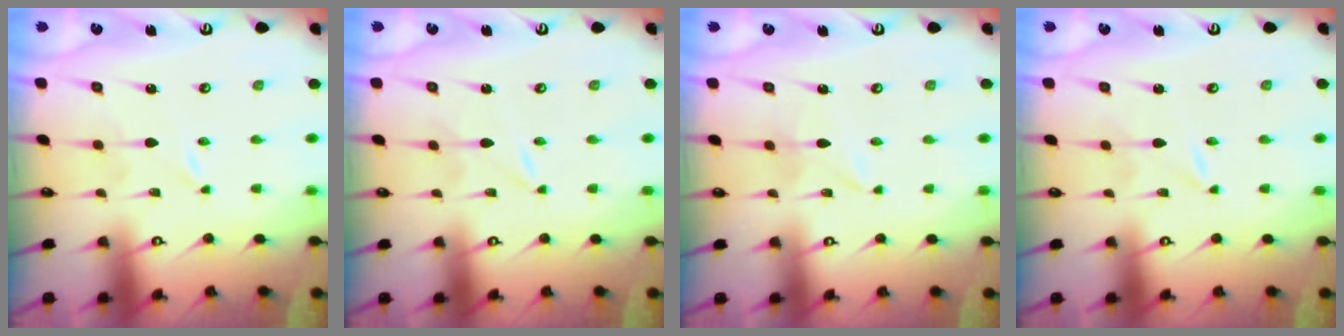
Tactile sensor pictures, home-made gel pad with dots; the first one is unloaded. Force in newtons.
{"total": 0.0}
{"total": 1.6, "press": 1.5, "slide": 0.2}
{"total": 0.6, "press": 0.6, "slide": 0.1}